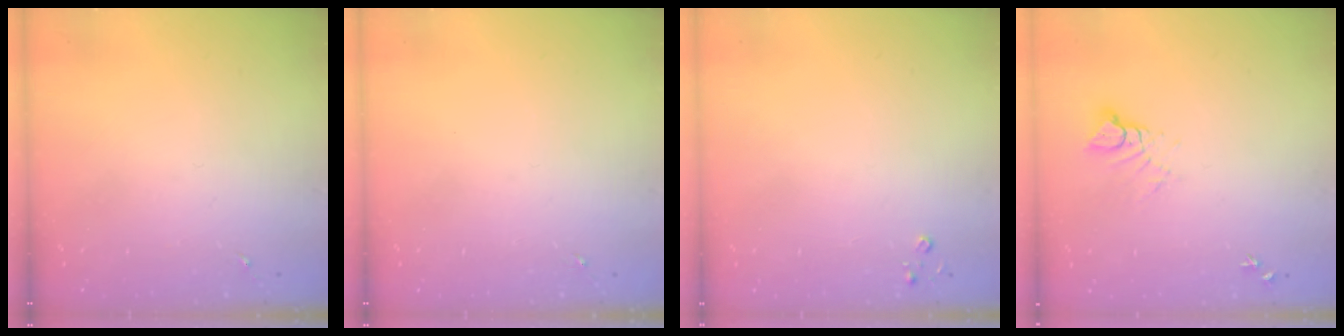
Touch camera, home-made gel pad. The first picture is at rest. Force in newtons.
{"total": 0.0}
{"total": 2.6, "press": 2.6, "slide": 0.3}
{"total": 4.4, "press": 4.4, "slide": 0.1}